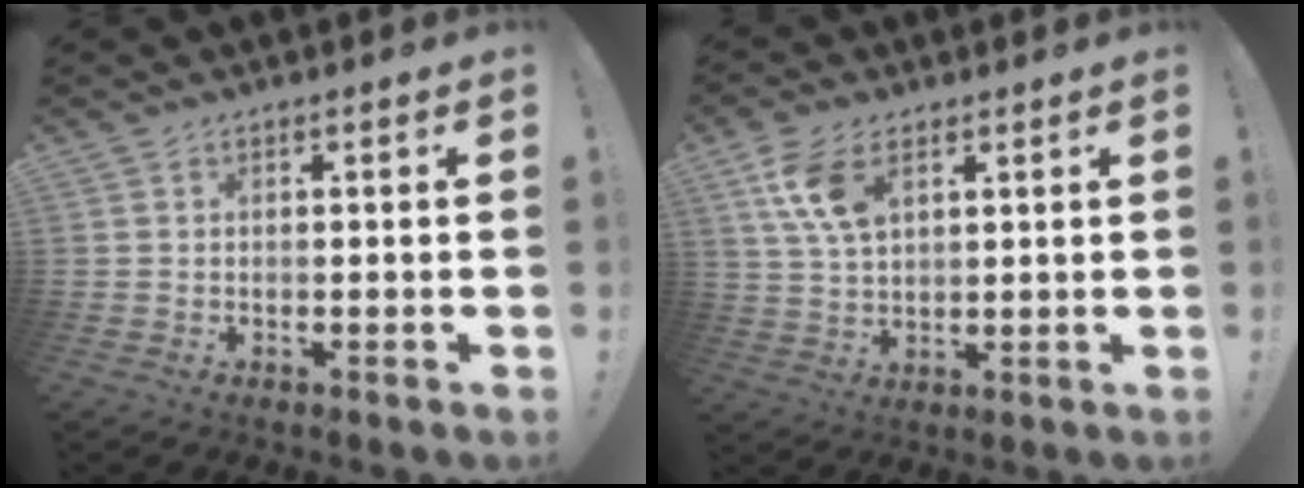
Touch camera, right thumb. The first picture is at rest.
{"total": 10.0, "force": [4.8, 5.5, 6.8], "torque": [-0.137, -0.012, 0.090]}